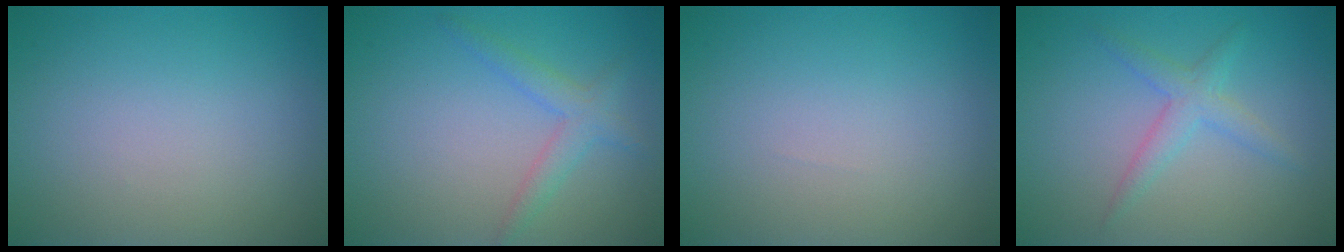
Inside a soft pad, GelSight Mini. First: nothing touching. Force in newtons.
{"total": 2.3, "press": 2.3, "slide": 0.1}
{"total": 0.0}
{"total": 2.2, "press": 2.2, "slide": 0.1}